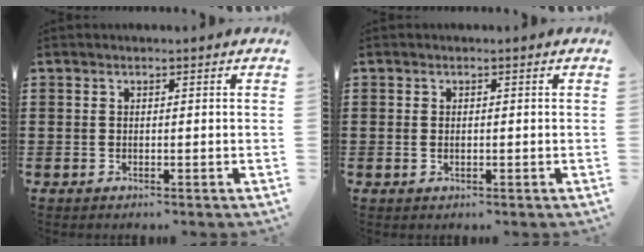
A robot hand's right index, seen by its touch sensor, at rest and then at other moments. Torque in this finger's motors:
{"motor_torque": [0.81, 1.33, -0.03, 0.00]}